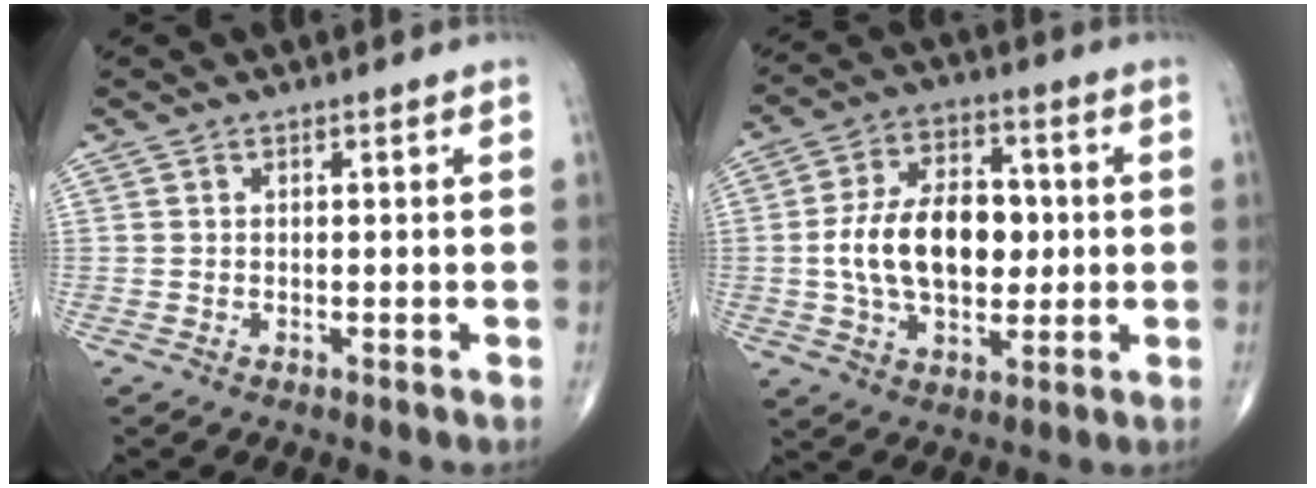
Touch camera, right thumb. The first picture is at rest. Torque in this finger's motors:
{"motor_torque": [0.26, 0.26, 1.19, -0.09, 0.14]}